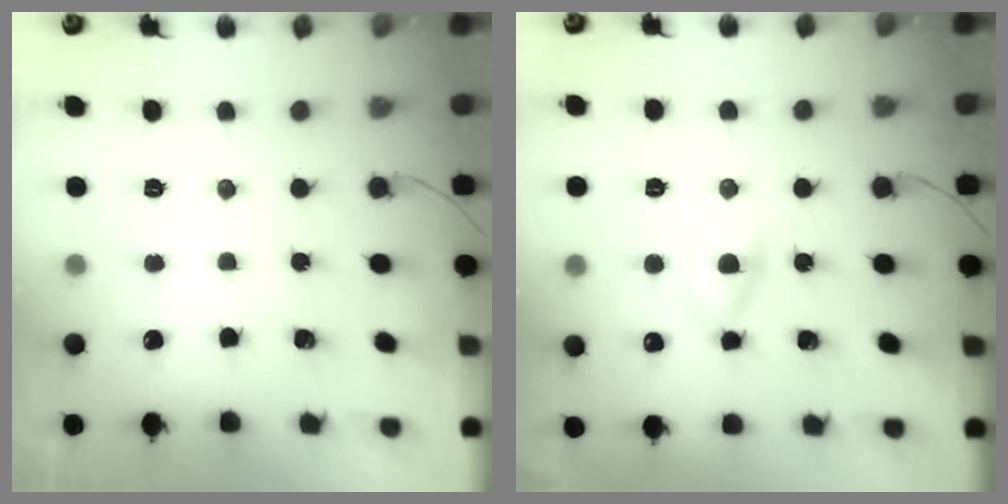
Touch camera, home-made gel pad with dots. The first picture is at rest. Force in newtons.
{"total": 5.9, "press": 5.8, "slide": 1.3}